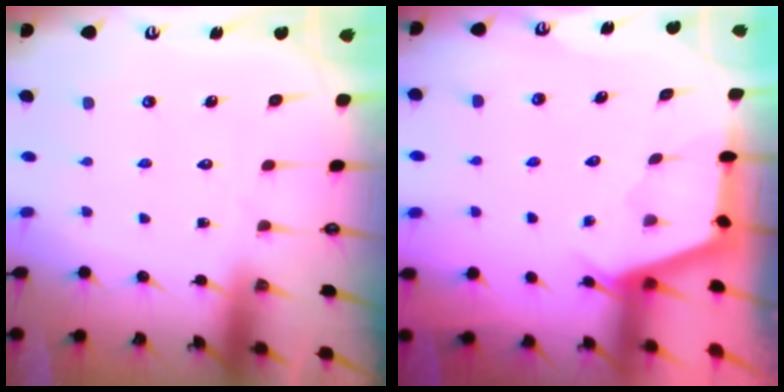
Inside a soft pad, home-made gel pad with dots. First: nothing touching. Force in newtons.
{"total": 2.9, "press": 2.9, "slide": 0.3}